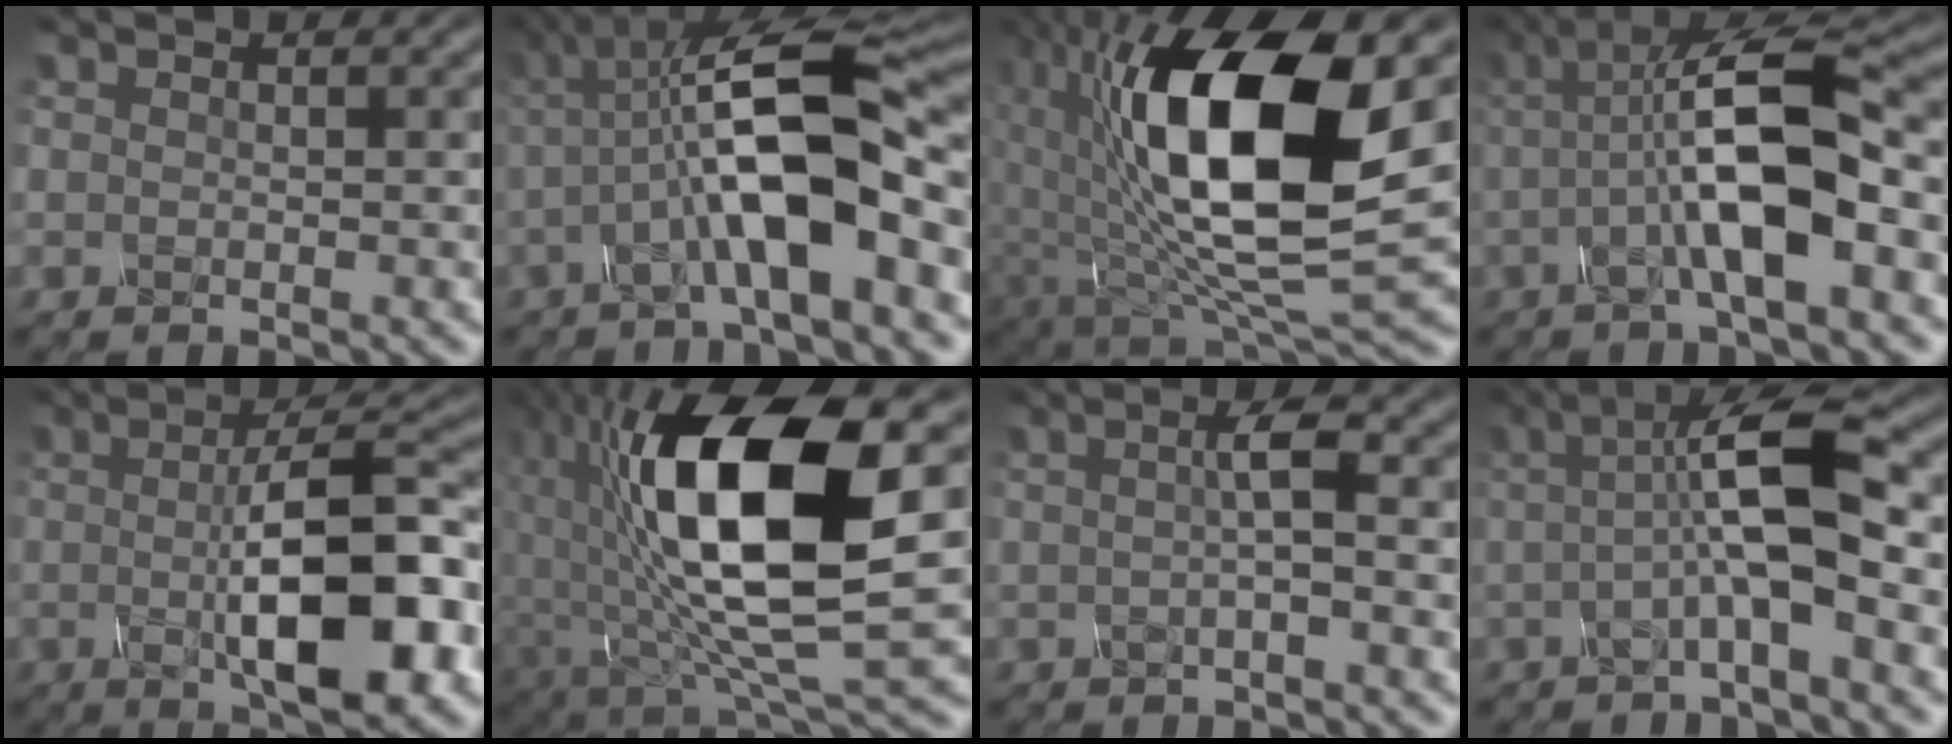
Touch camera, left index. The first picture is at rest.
{"total": 10.9, "force": [-1.2, 3.0, 10.4], "torque": [-0.178, 0.017, -0.028]}
{"total": 15.9, "force": [2.0, 7.0, 14.1], "torque": [-0.260, -0.015, 0.035]}
{"total": 9.1, "force": [-0.6, 2.4, 8.8], "torque": [-0.148, 0.012, -0.015]}
{"total": 10.5, "force": [-1.2, 3.0, 10.0], "torque": [-0.151, -0.004, -0.016]}
{"total": 14.7, "force": [1.1, 5.7, 13.5], "torque": [-0.245, -0.012, 0.019]}
{"total": 2.7, "force": [-0.2, 0.4, 2.7], "torque": [-0.050, 0.000, -0.007]}
{"total": 7.0, "force": [-0.2, 1.5, 6.8], "torque": [-0.116, 0.016, -0.015]}